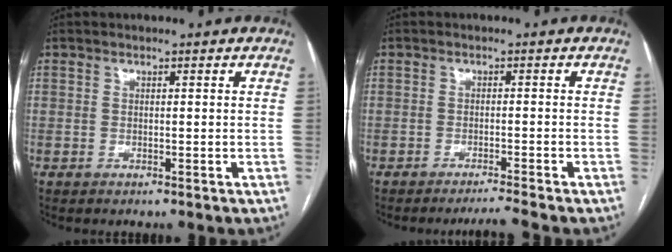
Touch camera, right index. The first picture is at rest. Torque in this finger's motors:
{"motor_torque": [-0.11, -0.33, -0.03, 0.02]}